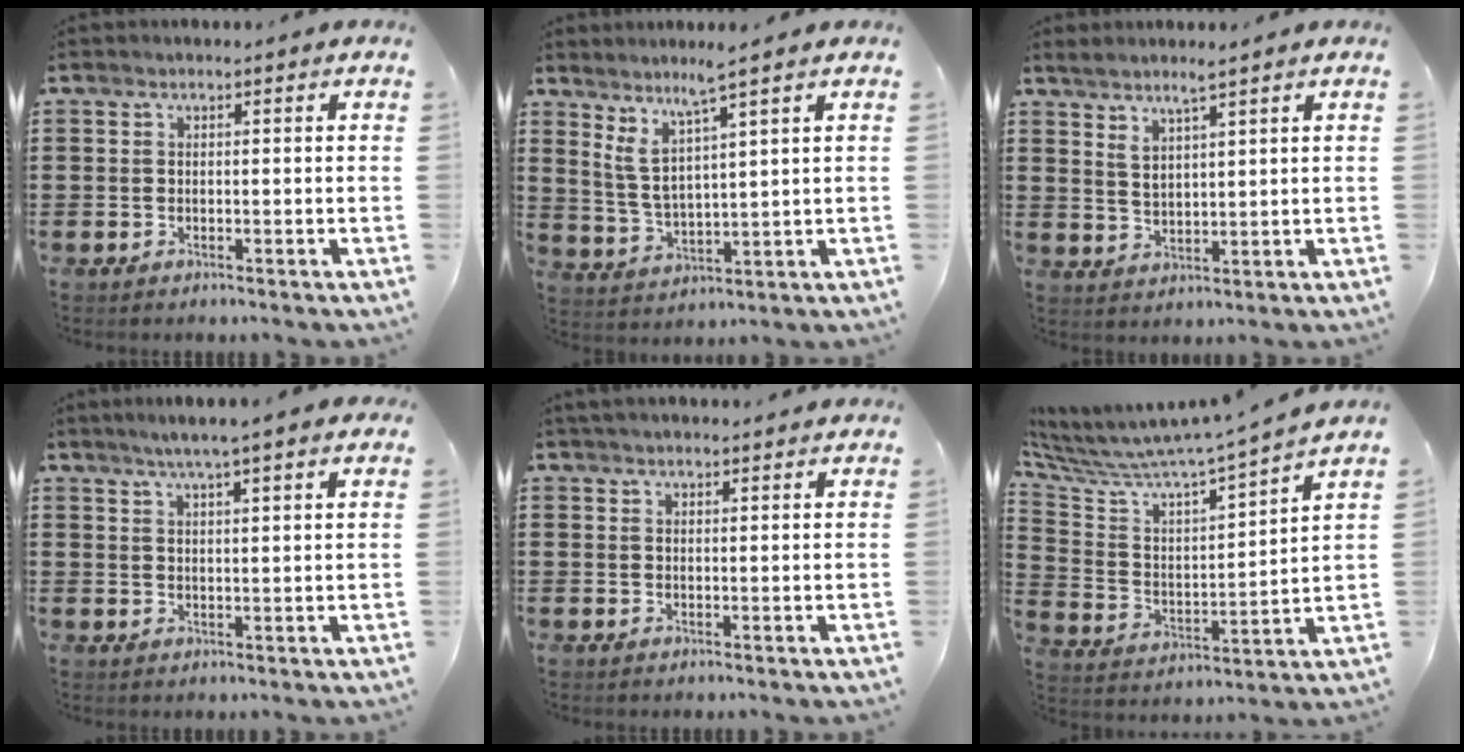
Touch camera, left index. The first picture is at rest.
{"total": 5.4, "force": [3.6, 0.2, 4.1], "torque": [-0.100, -0.021, 0.053]}
{"total": 3.1, "force": [2.5, 0.1, 1.8], "torque": [-0.041, 0.001, 0.045]}
{"total": 3.9, "force": [3.3, -0.2, 2.1], "torque": [-0.050, -0.004, 0.056]}
{"total": 2.1, "force": [2.0, 0.1, 0.3], "torque": [-0.011, 0.001, 0.039]}
{"total": 6.0, "force": [5.8, -0.4, 1.8], "torque": [-0.070, -0.064, 0.086]}